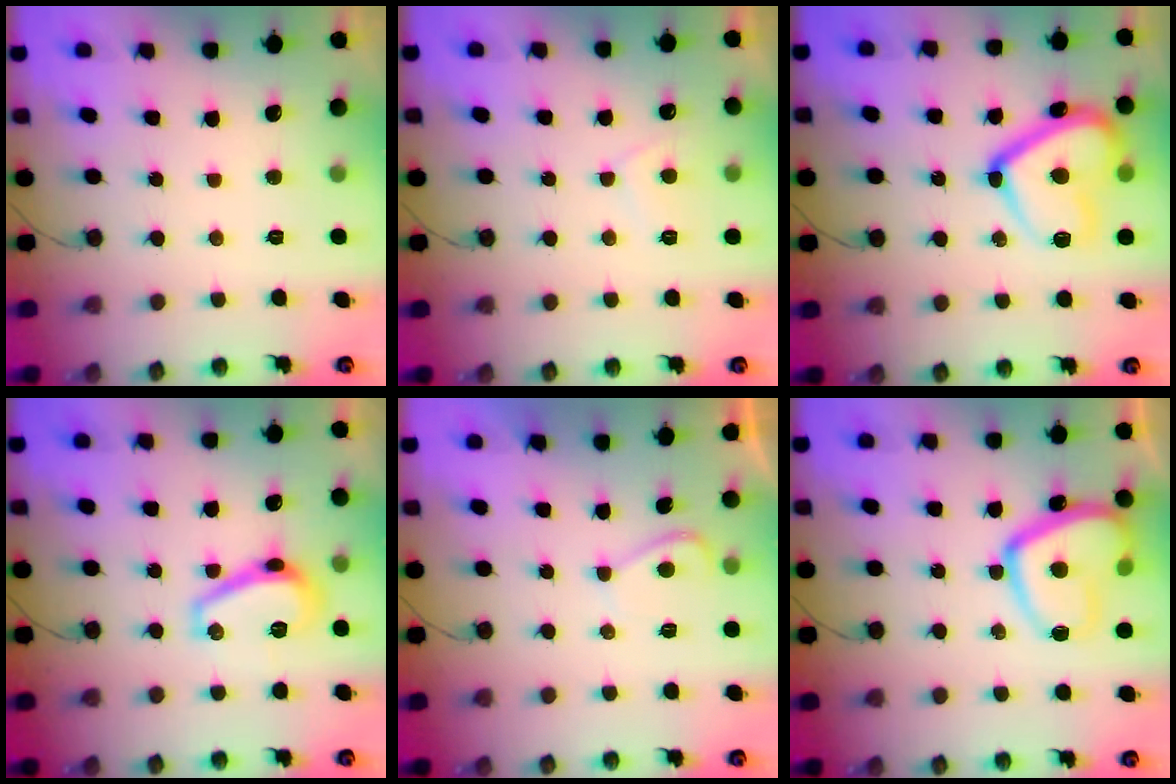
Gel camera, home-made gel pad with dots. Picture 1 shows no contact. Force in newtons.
{"total": 2.9, "press": 2.9, "slide": 0.5}
{"total": 17.4, "press": 17.3, "slide": 1.3}
{"total": 9.5, "press": 9.5, "slide": 0.8}
{"total": 2.6, "press": 2.4, "slide": 0.8}
{"total": 15.9, "press": 15.8, "slide": 1.5}